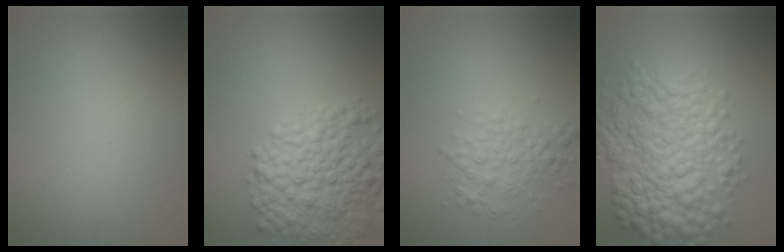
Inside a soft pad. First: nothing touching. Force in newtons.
{"total": 7.1, "press": 7.1, "slide": 0.3}
{"total": 2.8, "press": 2.8, "slide": 0.0}
{"total": 8.8, "press": 8.8, "slide": 0.1}